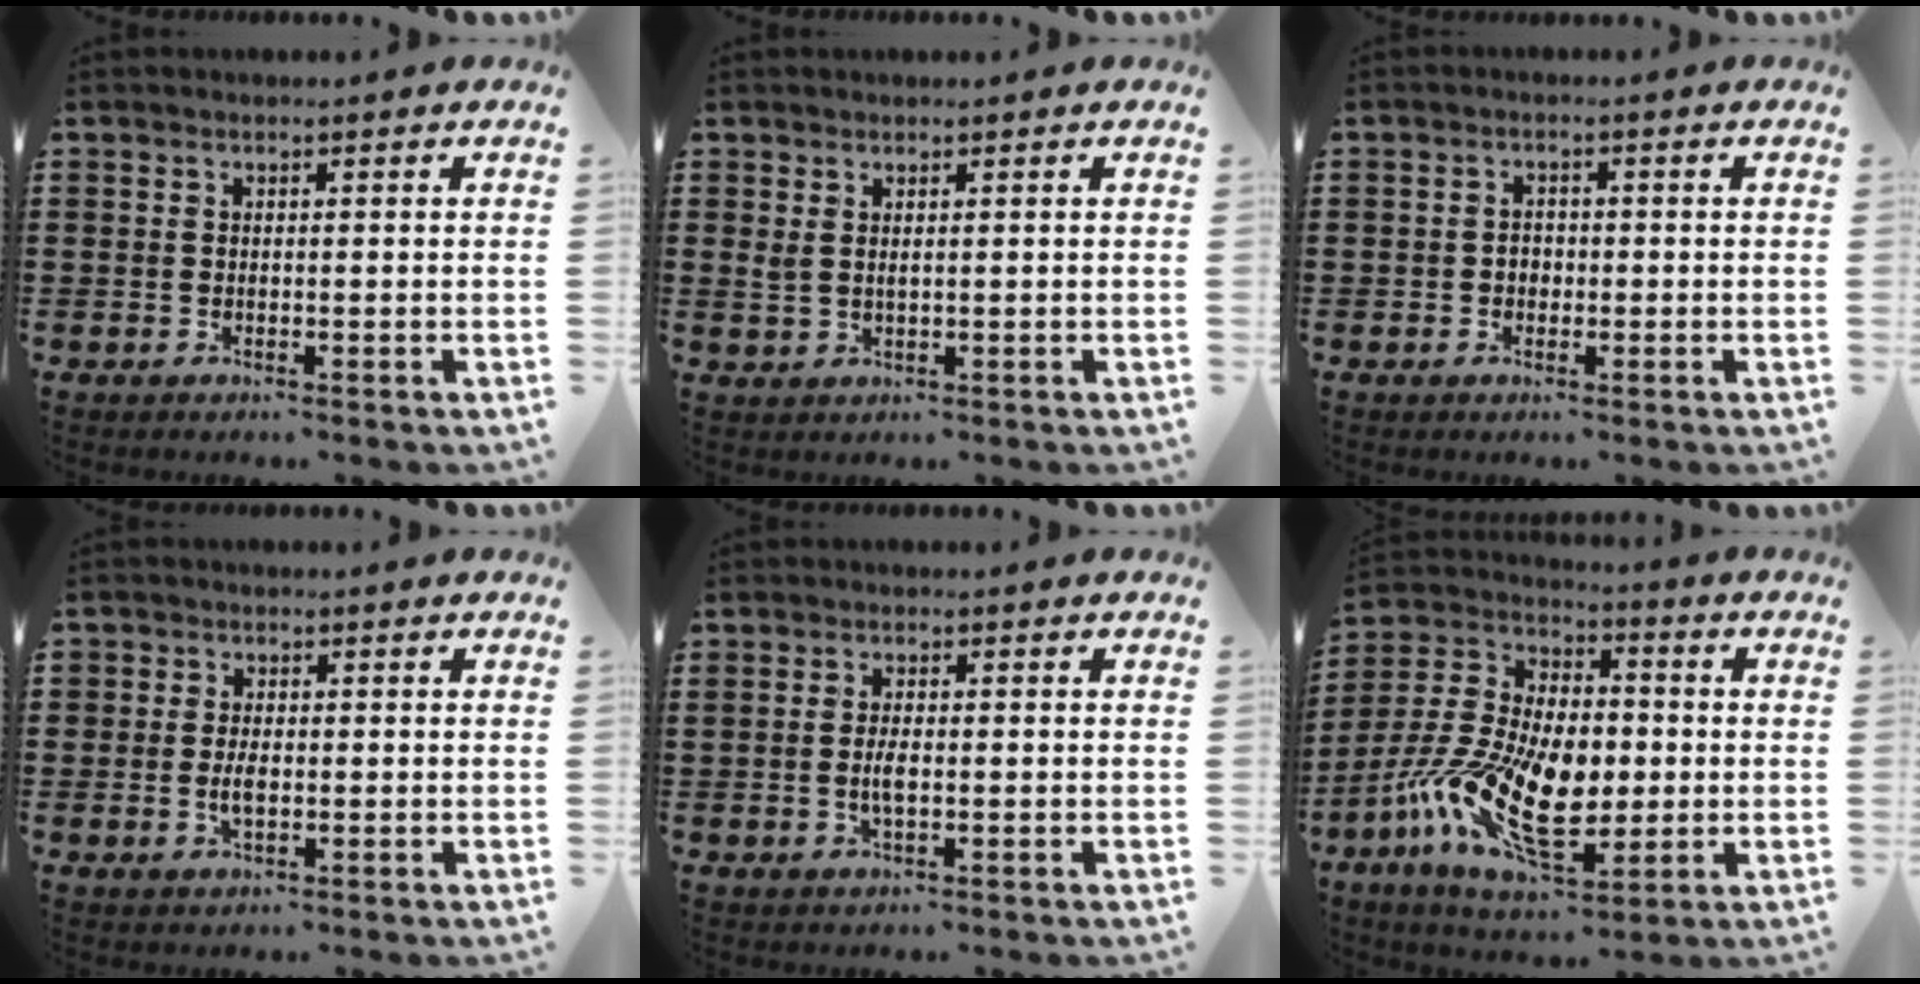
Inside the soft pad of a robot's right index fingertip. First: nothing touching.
{"total": 1.4, "force": [0.7, 0.5, 1.1], "torque": [-0.024, 0.003, 0.012]}
{"total": 1.5, "force": [-0.4, 1.2, 0.8], "torque": [-0.017, 0.003, -0.010]}
{"total": 2.2, "force": [-0.4, 1.4, 1.6], "torque": [-0.031, -0.001, -0.005]}
{"total": 2.8, "force": [-0.3, 0.9, 2.6], "torque": [-0.057, -0.006, -0.006]}
{"total": 15.0, "force": [-3.4, 8.0, 12.2], "torque": [-0.292, -0.006, -0.066]}